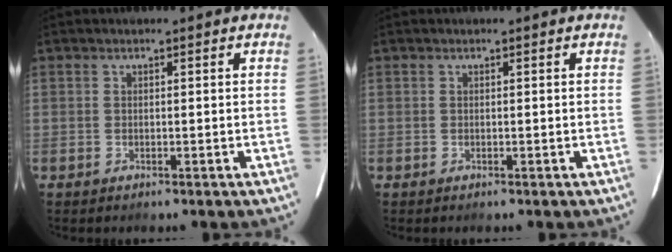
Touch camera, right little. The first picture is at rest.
{"total": 0.0}